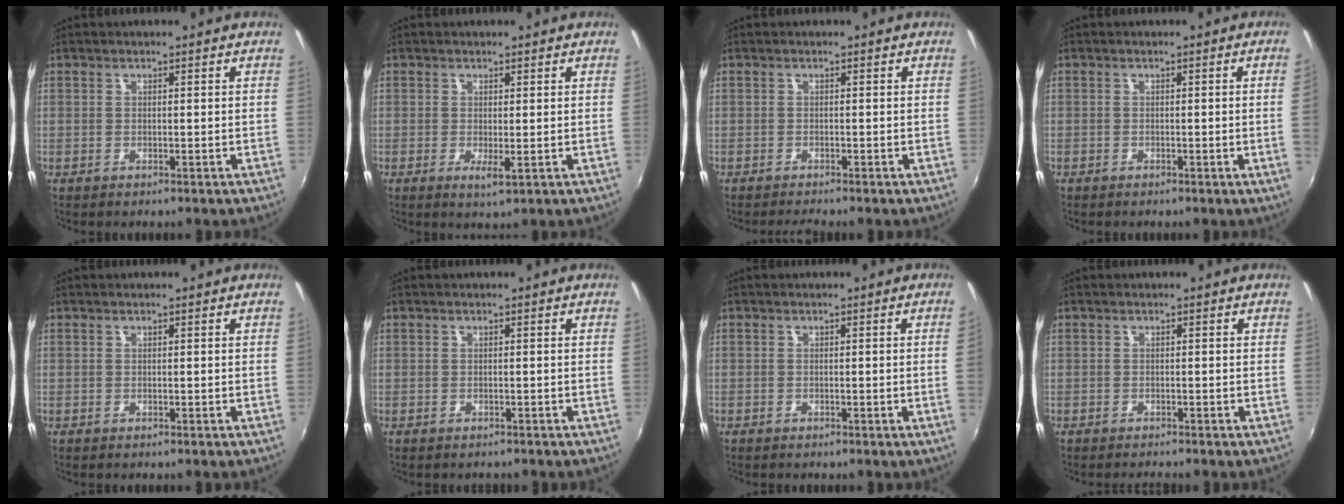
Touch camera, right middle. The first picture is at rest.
{"total": 2.1, "force": [-0.1, 0.1, 2.1], "torque": [-0.039, -0.008, -0.001]}
{"total": 1.6, "force": [-1.5, -0.2, 0.4], "torque": [-0.011, -0.009, -0.029]}
{"total": 1.9, "force": [-0.1, -1.2, 1.4], "torque": [-0.019, -0.012, 0.003]}
{"total": 0.0}
{"total": 0.7, "force": [-0.6, 0.4, 0.1], "torque": [-0.006, -0.001, -0.008]}
{"total": 1.3, "force": [-0.1, -0.9, 1.0], "torque": [-0.009, -0.010, 0.001]}
{"total": 1.4, "force": [-1.3, 0.0, 0.3], "torque": [-0.008, -0.009, -0.023]}